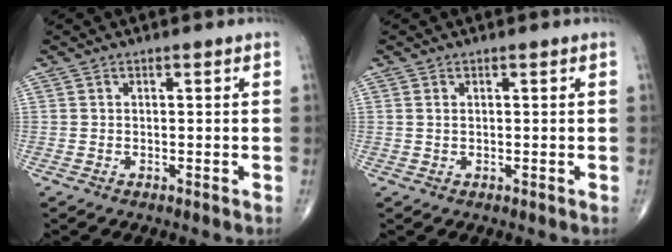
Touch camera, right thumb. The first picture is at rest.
{"total": 0.7, "force": [0.3, 0.4, 0.5], "torque": [-0.012, 0.002, 0.008]}